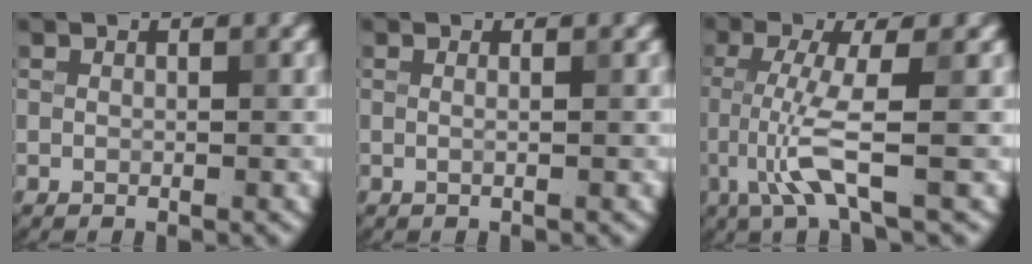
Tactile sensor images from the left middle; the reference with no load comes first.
{"total": 0.9, "force": [0.1, 0.4, 0.8], "torque": [-0.010, -0.006, -0.008]}
{"total": 4.5, "force": [-1.2, 0.5, 4.3], "torque": [-0.097, -0.002, -0.029]}